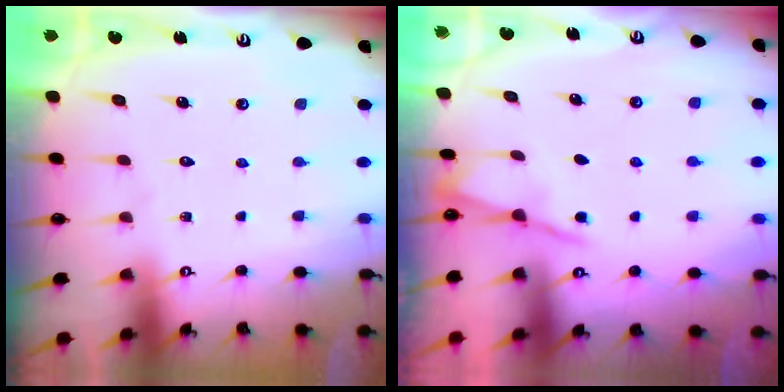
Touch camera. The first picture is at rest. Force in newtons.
{"total": 2.8, "press": 2.8, "slide": 0.5}